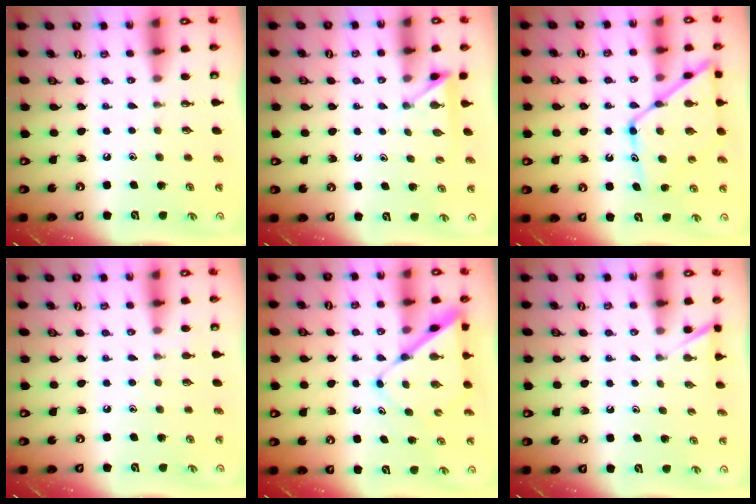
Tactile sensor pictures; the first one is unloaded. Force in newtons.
{"total": 3.0, "press": 3.0, "slide": 0.4}
{"total": 15.5, "press": 15.5, "slide": 1.4}
{"total": 4.6, "press": 4.6, "slide": 0.5}
{"total": 8.2, "press": 8.2, "slide": 0.8}
{"total": 2.4, "press": 2.4, "slide": 0.2}